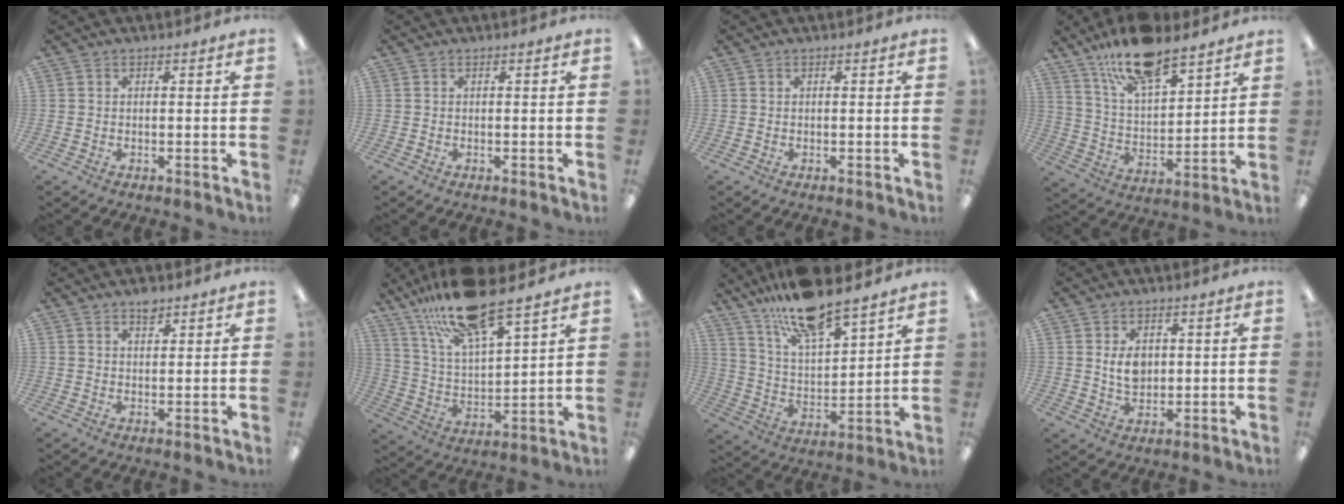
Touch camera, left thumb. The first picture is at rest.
{"total": 0.0}
{"total": 0.0}
{"total": 15.7, "force": [12.3, 5.4, 8.0], "torque": [-0.149, -0.061, 0.218]}
{"total": 3.2, "force": [2.5, 1.5, 1.4], "torque": [-0.006, -0.009, 0.041]}
{"total": 18.2, "force": [14.4, 4.3, 10.2], "torque": [-0.199, -0.075, 0.250]}
{"total": 14.9, "force": [12.8, 3.8, 6.6], "torque": [-0.129, -0.078, 0.227]}
{"total": 5.5, "force": [1.6, 3.8, 3.6], "torque": [-0.060, 0.000, 0.027]}